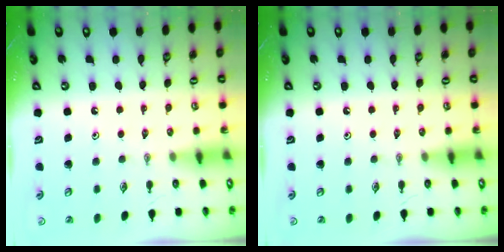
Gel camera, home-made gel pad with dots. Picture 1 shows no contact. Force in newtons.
{"total": 0.0}